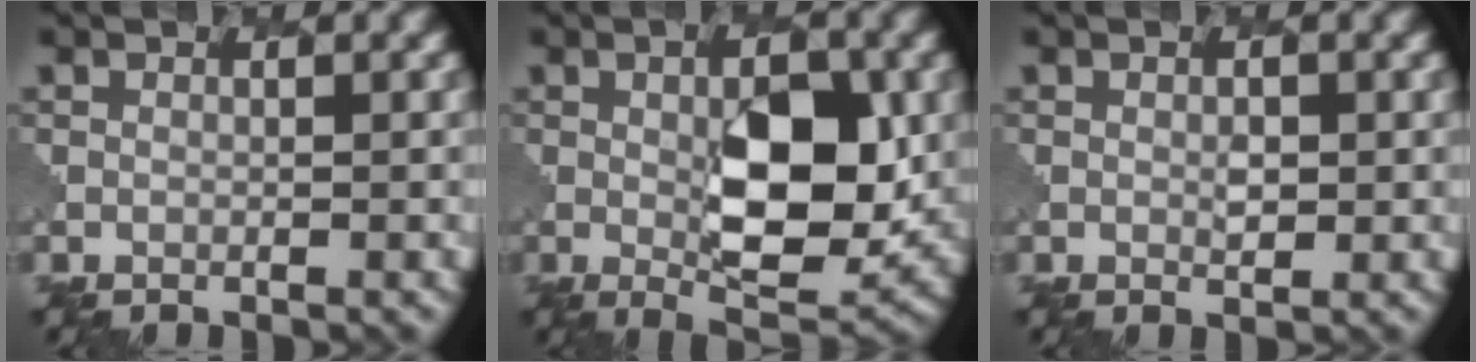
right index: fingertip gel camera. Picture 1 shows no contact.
{"total": 8.2, "force": [0.1, 3.3, 7.5], "torque": [-0.109, -0.006, 0.008]}
{"total": 1.0, "force": [0.3, 0.6, 0.8], "torque": [-0.010, -0.003, 0.008]}